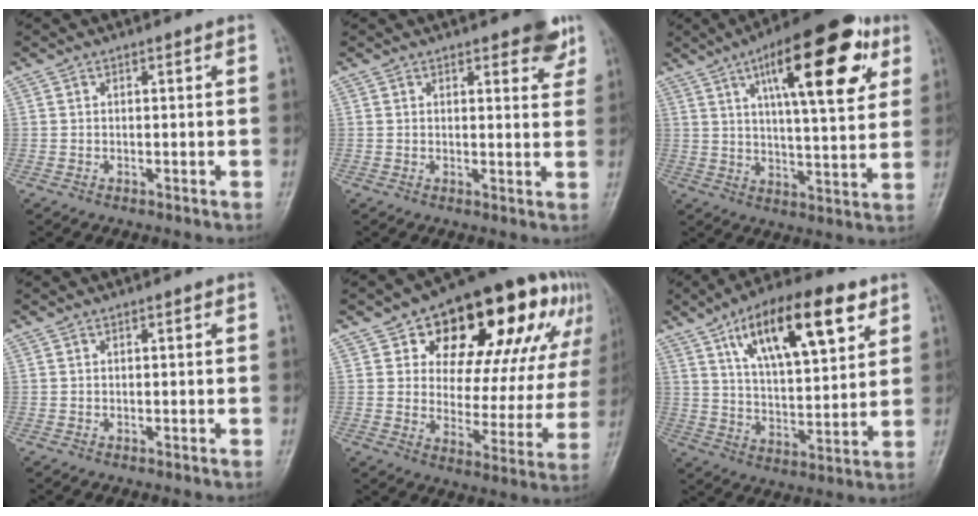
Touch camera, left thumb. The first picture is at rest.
{"total": 5.6, "force": [3.6, 2.1, 3.8], "torque": [-0.022, -0.016, 0.040]}
{"total": 20.5, "force": [8.9, 6.6, 17.2], "torque": [-0.222, -0.017, 0.128]}
{"total": 0.0}
{"total": 26.1, "force": [12.1, 13.5, 18.9], "torque": [-0.215, 0.010, 0.179]}
{"total": 19.3, "force": [9.4, 7.5, 15.1], "torque": [-0.213, -0.026, 0.159]}